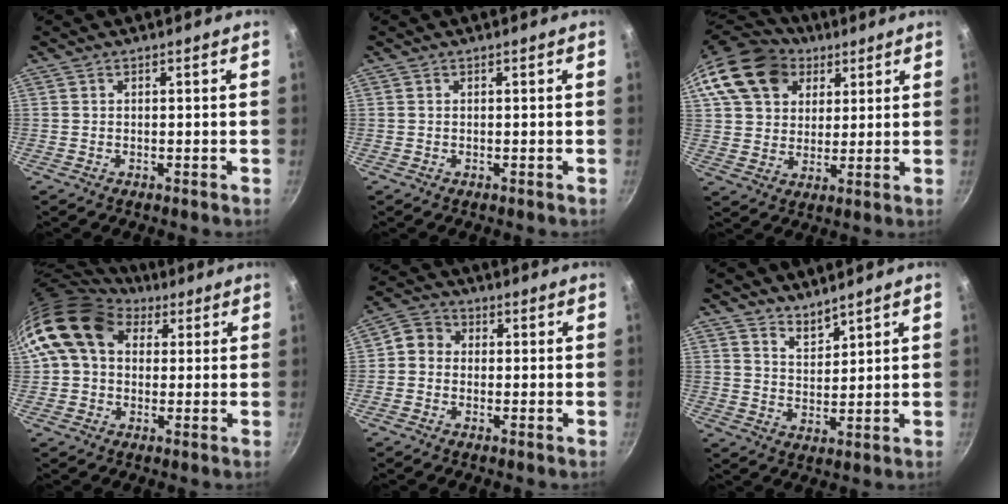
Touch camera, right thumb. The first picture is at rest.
{"total": 0.0}
{"total": 18.5, "force": [7.8, 14.0, 9.3], "torque": [-0.161, 0.016, 0.135]}
{"total": 14.0, "force": [4.8, 10.4, 8.0], "torque": [-0.127, 0.015, 0.069]}
{"total": 4.8, "force": [-0.2, 4.3, 2.2], "torque": [-0.023, 0.011, -0.025]}
{"total": 4.4, "force": [3.8, 1.4, 1.6], "torque": [-0.021, -0.039, 0.071]}